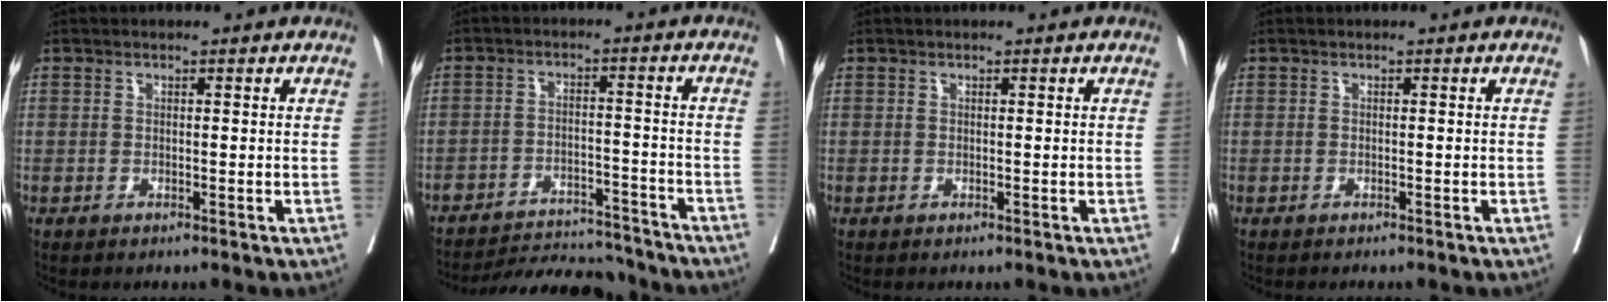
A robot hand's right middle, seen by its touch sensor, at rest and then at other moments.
{"total": 13.6, "force": [-13.2, 1.9, 2.6], "torque": [-0.037, 0.005, -0.189]}
{"total": 0.0}
{"total": 1.4, "force": [-1.3, 0.2, 0.5], "torque": [-0.009, -0.003, -0.016]}